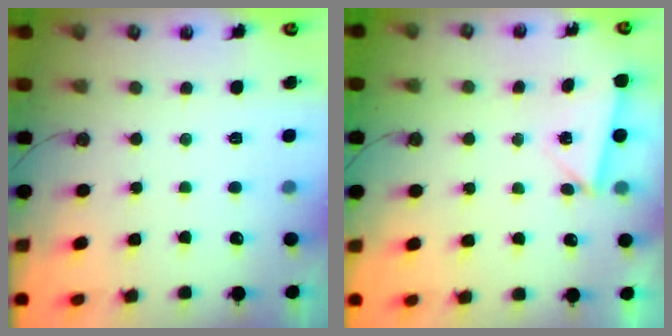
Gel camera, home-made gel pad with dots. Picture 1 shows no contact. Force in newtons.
{"total": 2.9, "press": 2.8, "slide": 0.6}